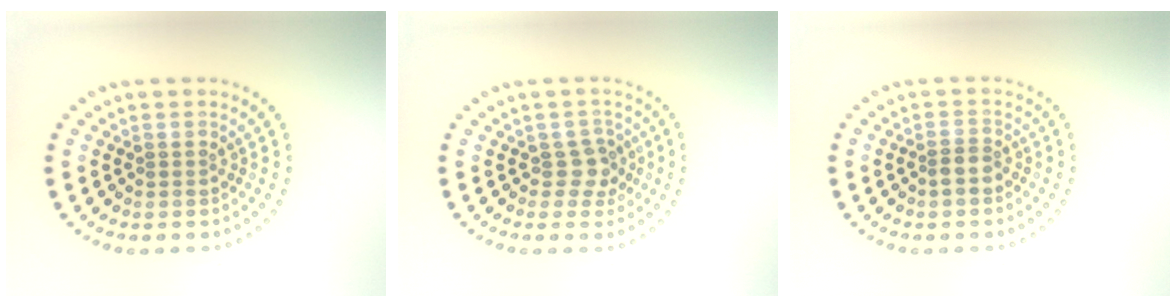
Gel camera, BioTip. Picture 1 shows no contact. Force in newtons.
{"total": 1.9, "press": 1.6, "slide": 1.1}
{"total": 1.5, "press": 1.2, "slide": 0.9}